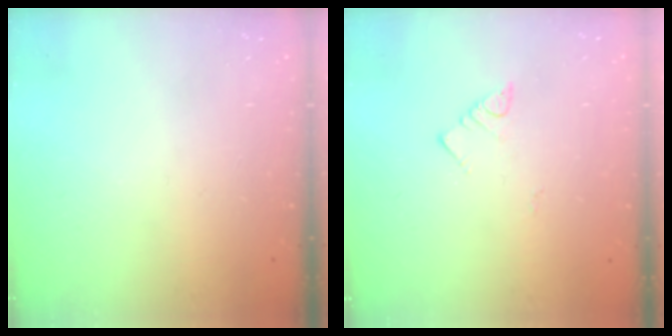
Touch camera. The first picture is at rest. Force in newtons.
{"total": 2.7, "press": 2.7, "slide": 0.3}